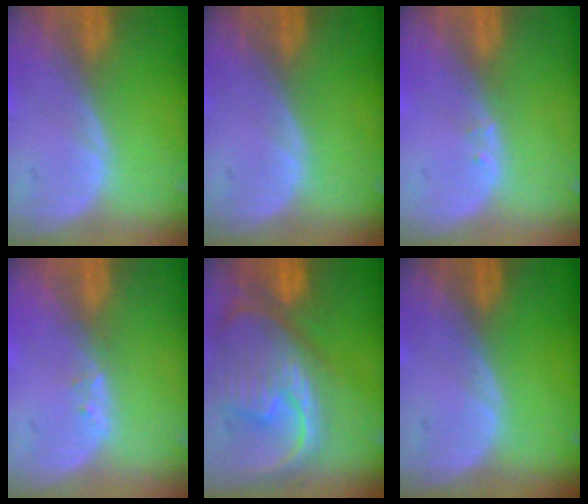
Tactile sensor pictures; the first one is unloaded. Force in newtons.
{"total": 0.0}
{"total": 0.6, "press": 0.6, "slide": 0.2}
{"total": 1.4, "press": 1.3, "slide": 0.7}
{"total": 12.5, "press": 10.7, "slide": 6.4}
{"total": 0.0}